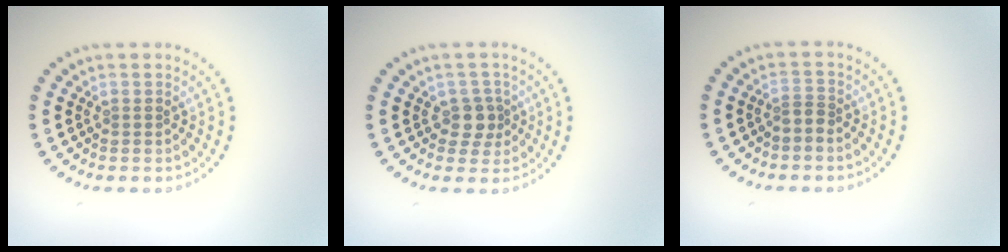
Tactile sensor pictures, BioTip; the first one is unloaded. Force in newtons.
{"total": 2.1, "press": 1.7, "slide": 1.2}
{"total": 1.0, "press": 0.7, "slide": 0.7}